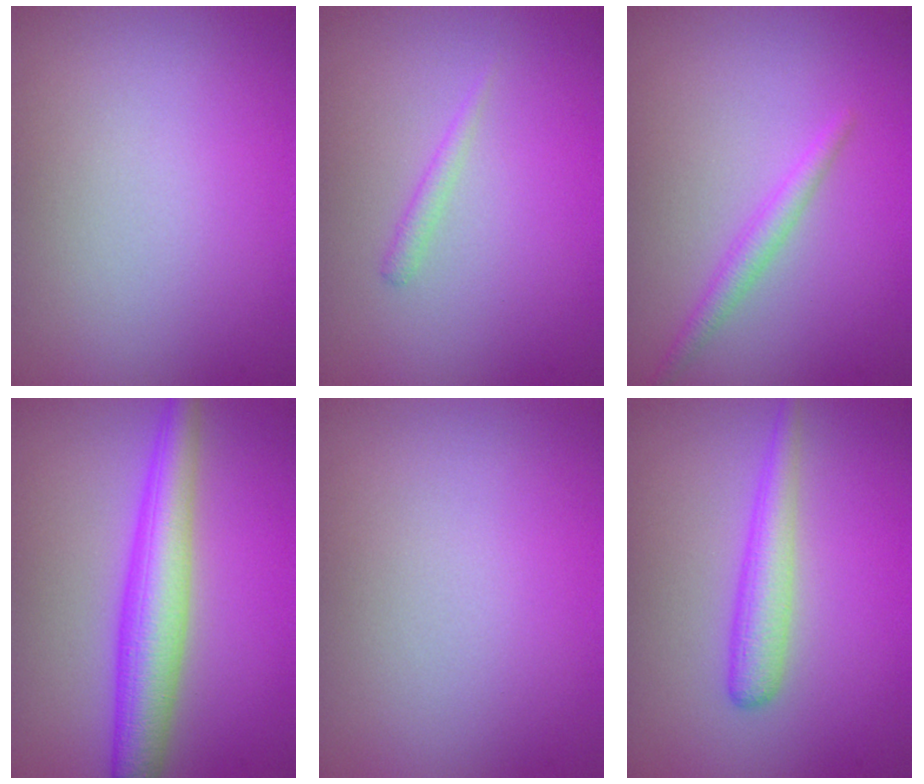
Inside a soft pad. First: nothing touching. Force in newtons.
{"total": 0.8, "press": 0.8, "slide": 0.1}
{"total": 1.7, "press": 1.7, "slide": 0.1}
{"total": 5.6, "press": 5.6, "slide": 0.1}
{"total": 0.0}
{"total": 2.7, "press": 2.7, "slide": 0.1}